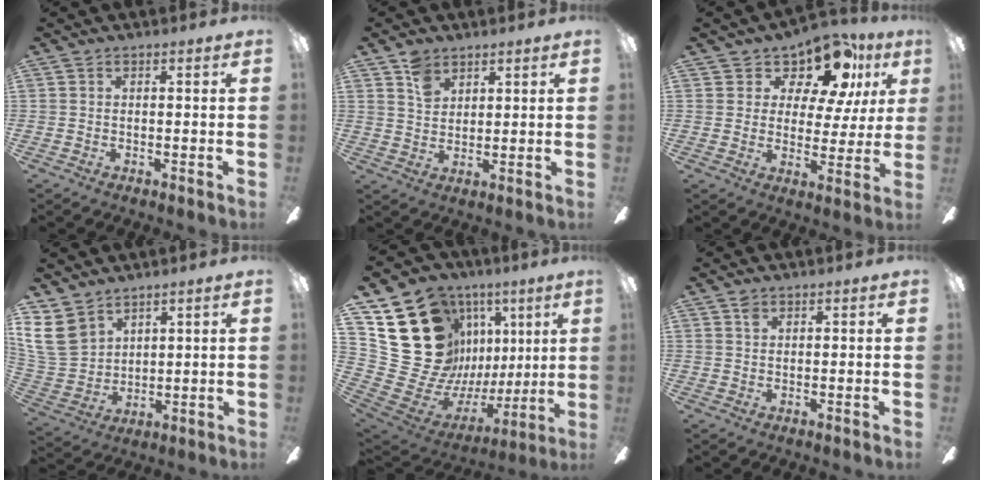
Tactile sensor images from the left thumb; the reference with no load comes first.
{"total": 5.0, "force": [3.6, 3.1, 1.8], "torque": [-0.030, -0.009, 0.066]}
{"total": 10.9, "force": [7.4, 6.0, 5.3], "torque": [-0.089, -0.044, 0.133]}
{"total": 11.0, "force": [6.7, 7.4, 4.7], "torque": [-0.128, -0.020, 0.132]}
{"total": 26.2, "force": [10.2, 20.7, 12.4], "torque": [-0.224, -0.085, 0.257]}
{"total": 1.3, "force": [0.9, 0.7, 0.6], "torque": [-0.015, 0.000, 0.017]}